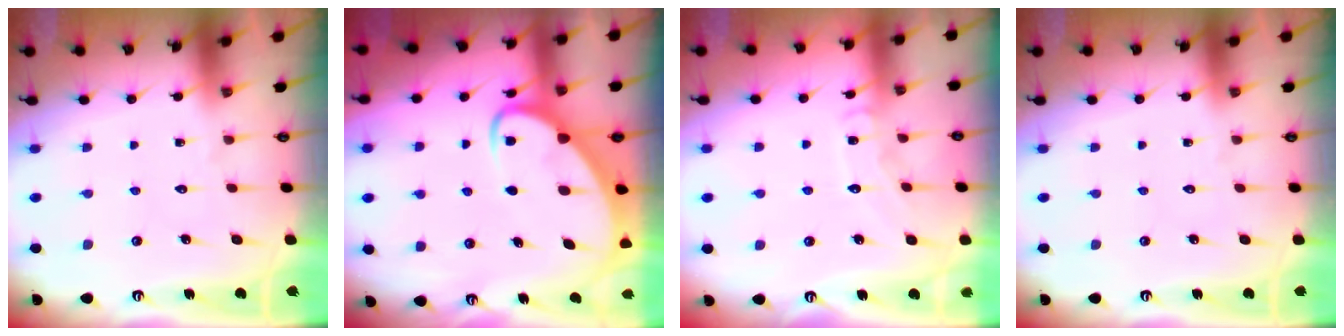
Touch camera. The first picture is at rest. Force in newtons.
{"total": 5.2, "press": 5.2, "slide": 0.4}
{"total": 7.5, "press": 7.5, "slide": 0.6}
{"total": 0.0}